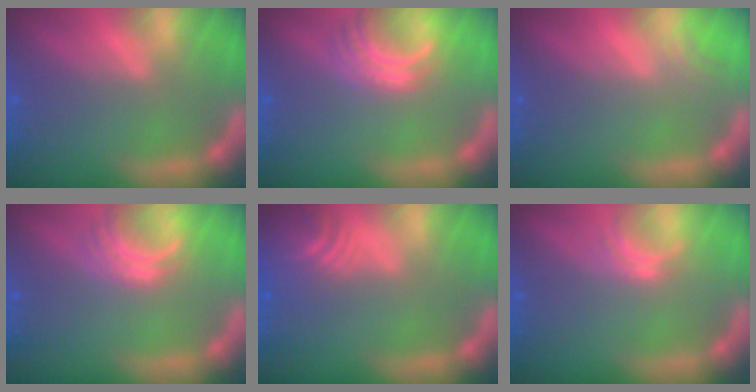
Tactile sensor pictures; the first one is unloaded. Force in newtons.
{"total": 4.0}
{"total": 0.9}
{"total": 3.0}
{"total": 5.5}
{"total": 1.5}